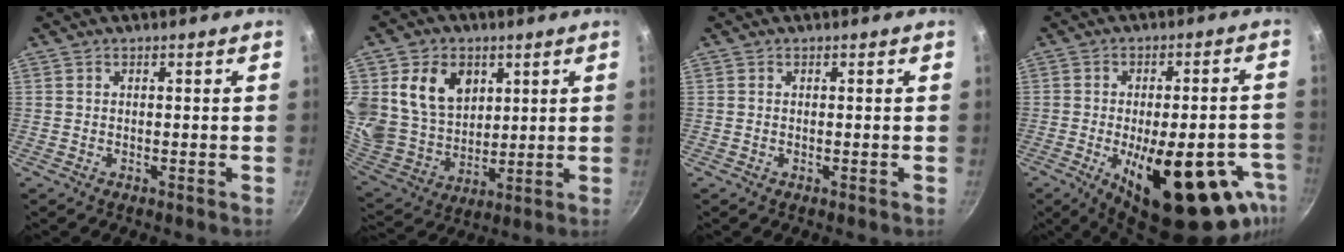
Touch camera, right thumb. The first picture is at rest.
{"total": 17.1, "force": [5.8, 13.1, 9.2], "torque": [-0.156, -0.027, 0.118]}
{"total": 0.0}
{"total": 24.9, "force": [-9.7, 10.4, 20.5], "torque": [-0.238, 0.014, -0.122]}